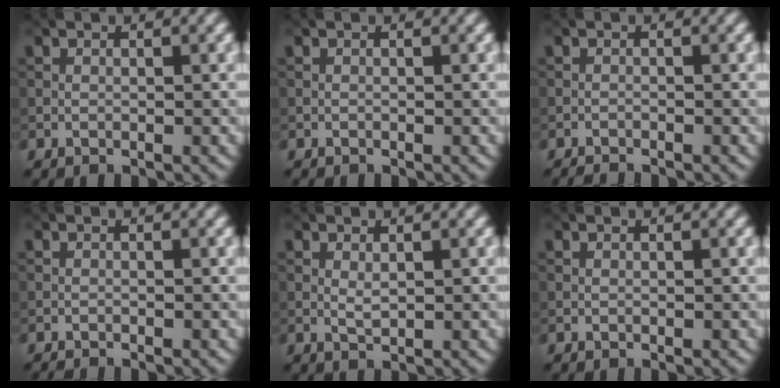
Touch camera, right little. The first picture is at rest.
{"total": 0.0}
{"total": 1.1, "force": [-1.0, 0.0, 0.2], "torque": [-0.001, -0.001, -0.022]}
{"total": 0.8, "force": [-0.8, 0.0, 0.1], "torque": [0.002, -0.002, -0.018]}
{"total": 1.0, "force": [0.4, 0.4, 0.8], "torque": [-0.020, -0.003, 0.008]}
{"total": 0.0}